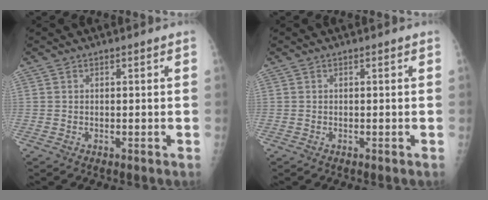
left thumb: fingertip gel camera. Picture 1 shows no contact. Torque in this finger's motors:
{"motor_torque": [0.00, 0.00, -0.01, -0.01, 0.00]}